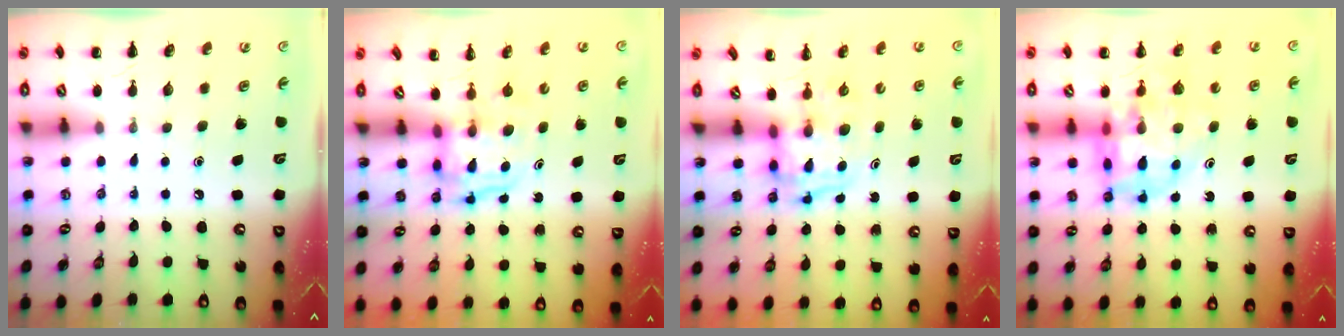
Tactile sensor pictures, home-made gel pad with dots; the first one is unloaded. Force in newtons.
{"total": 3.8, "press": 3.8, "slide": 0.4}
{"total": 3.2, "press": 3.2, "slide": 0.6}
{"total": 13.5, "press": 12.9, "slide": 3.9}